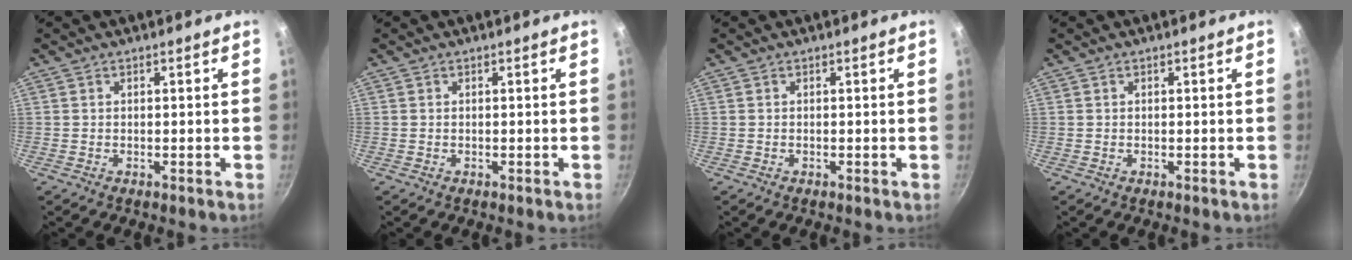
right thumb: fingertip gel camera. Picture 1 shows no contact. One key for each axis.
{"total": 0.0}
{"total": 0.0}
{"total": 0.0}